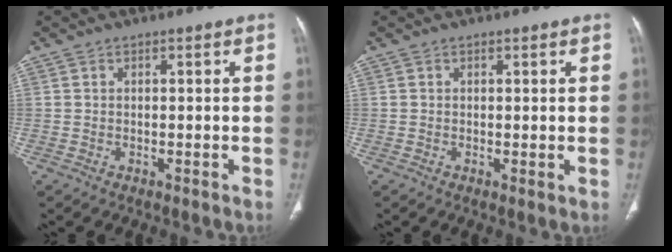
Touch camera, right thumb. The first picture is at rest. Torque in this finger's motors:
{"motor_torque": [-0.49, 0.06, 0.54, -0.03, -0.07]}